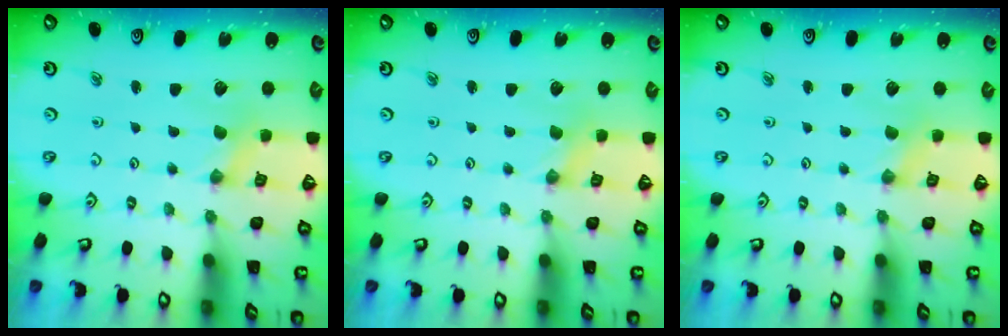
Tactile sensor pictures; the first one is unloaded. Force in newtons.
{"total": 0.0}
{"total": 0.6, "press": 0.6, "slide": 0.1}